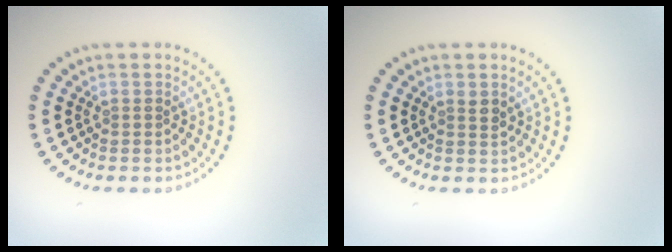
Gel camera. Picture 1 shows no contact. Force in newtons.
{"total": 1.0, "press": 0.8, "slide": 0.5}